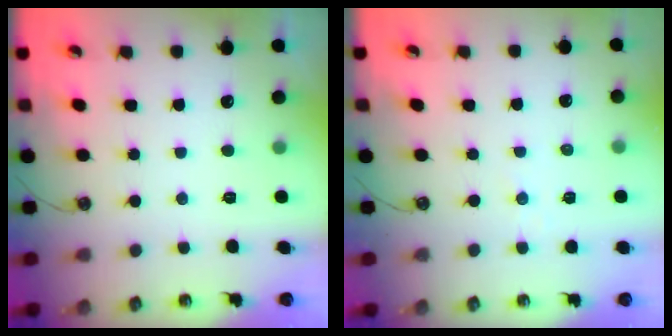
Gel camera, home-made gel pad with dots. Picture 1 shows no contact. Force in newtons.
{"total": 1.8, "press": 1.7, "slide": 0.2}